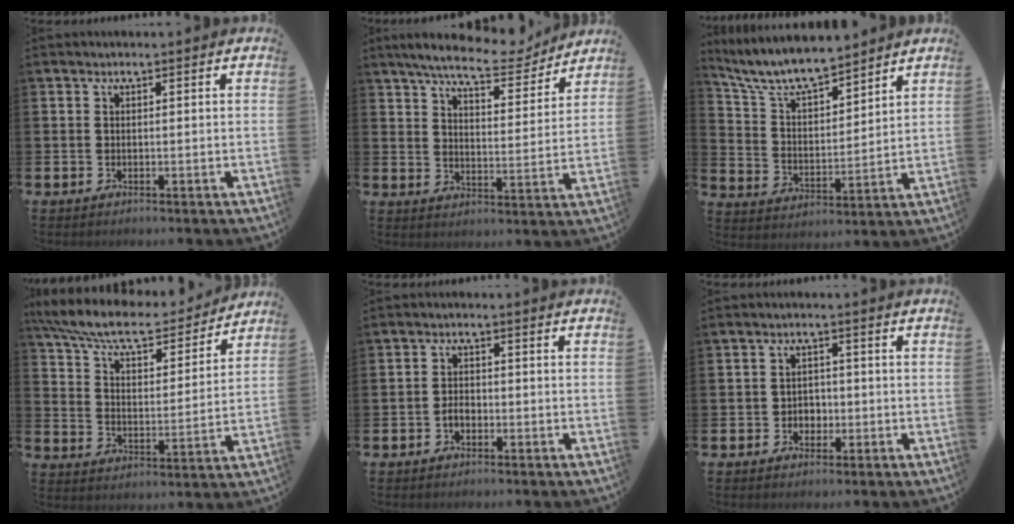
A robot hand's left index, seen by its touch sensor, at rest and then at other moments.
{"total": 8.1, "force": [7.4, 1.4, 3.0], "torque": [-0.072, -0.041, 0.125]}
{"total": 8.1, "force": [7.4, 1.7, 2.8], "torque": [-0.089, -0.044, 0.131]}
{"total": 9.0, "force": [8.1, 1.6, 3.6], "torque": [-0.105, -0.055, 0.137]}
{"total": 1.8, "force": [-0.8, 1.2, 1.1], "torque": [-0.015, 0.002, -0.018]}
{"total": 2.3, "force": [-0.6, 2.0, 0.8], "torque": [-0.007, 0.001, -0.019]}